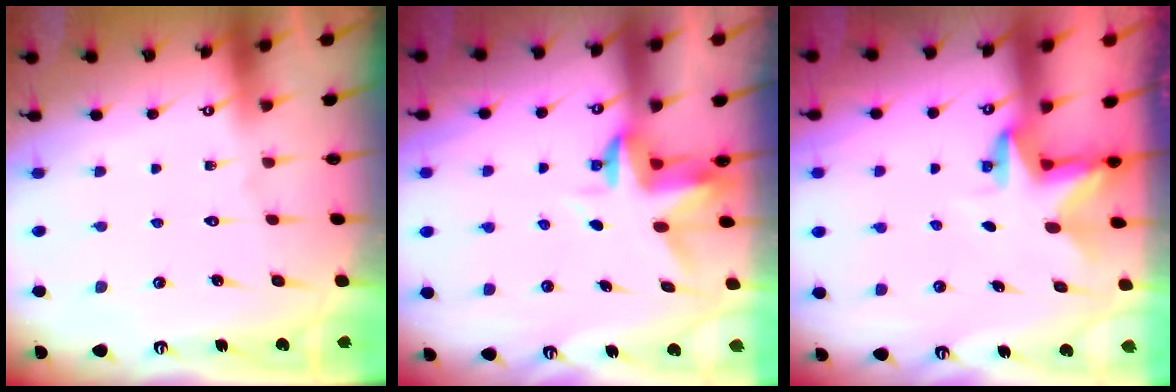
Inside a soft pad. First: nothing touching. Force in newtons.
{"total": 3.3, "press": 3.2, "slide": 0.5}
{"total": 2.7, "press": 2.7, "slide": 0.3}